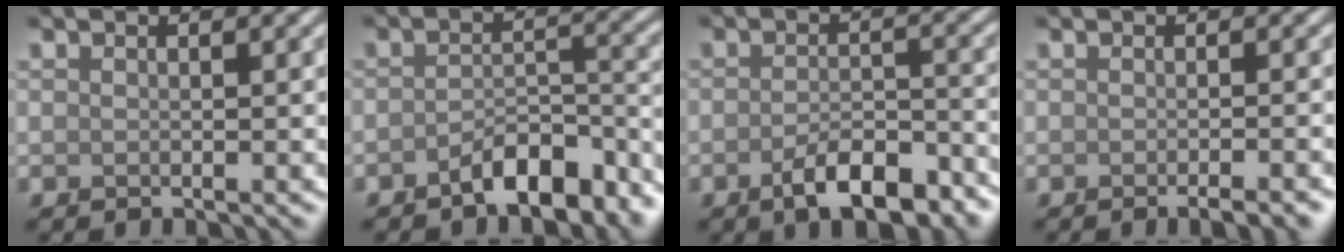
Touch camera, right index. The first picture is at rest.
{"total": 5.3, "force": [-3.6, 2.1, 3.3], "torque": [-0.045, 0.007, -0.062]}
{"total": 5.7, "force": [-3.3, 2.2, 4.1], "torque": [-0.066, 0.001, -0.053]}
{"total": 2.8, "force": [-1.5, 0.7, 2.3], "torque": [-0.014, 0.002, -0.021]}